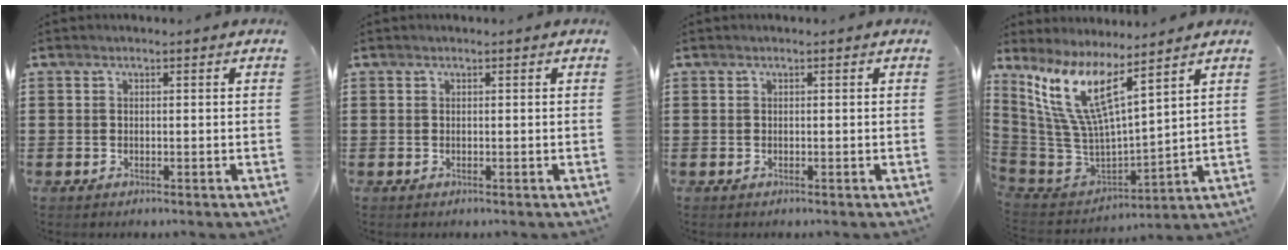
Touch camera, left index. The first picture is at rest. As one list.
[{"total": 0.0}, {"total": 0.0}, {"total": 12.0, "force": [6.6, 3.1, 9.6], "torque": [-0.228, -0.054, 0.112]}]